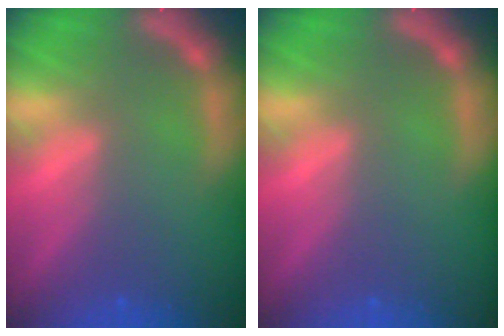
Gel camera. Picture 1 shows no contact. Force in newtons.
{"total": 0.0}